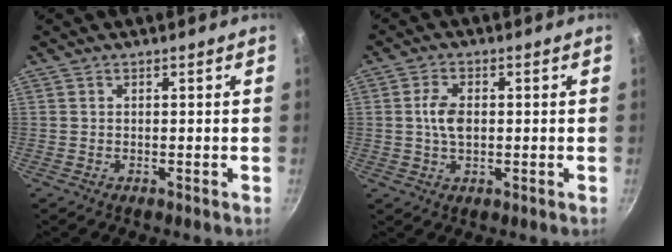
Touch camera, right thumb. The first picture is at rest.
{"total": 5.0, "force": [0.3, 3.0, 4.0], "torque": [-0.079, 0.003, 0.006]}